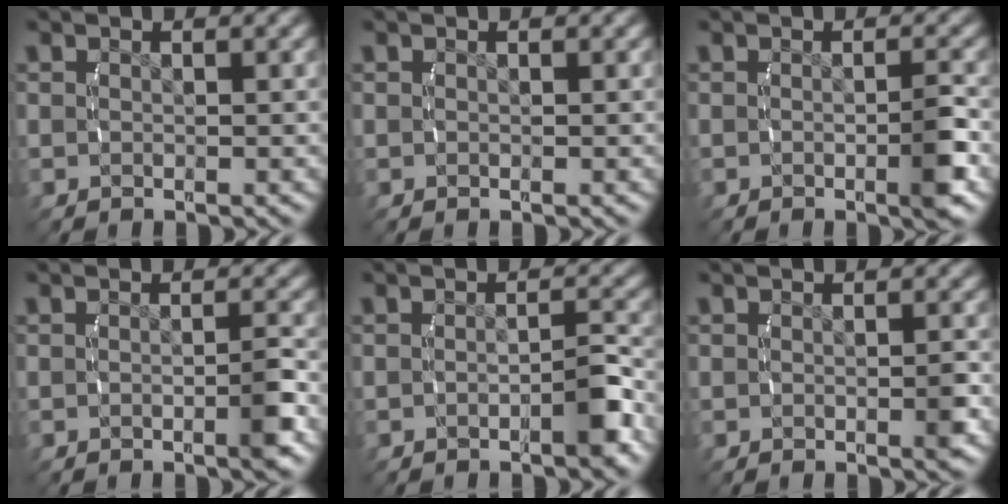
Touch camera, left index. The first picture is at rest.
{"total": 0.0}
{"total": 2.4, "force": [-0.8, 0.3, 2.2], "torque": [-0.036, -0.001, -0.014]}
{"total": 2.0, "force": [-0.8, 0.2, 1.9], "torque": [-0.029, 0.002, -0.015]}
{"total": 2.1, "force": [-1.1, 0.3, 1.7], "torque": [-0.024, 0.001, -0.020]}
{"total": 1.1, "force": [-0.3, 0.3, 1.1], "torque": [-0.015, 0.001, -0.006]}